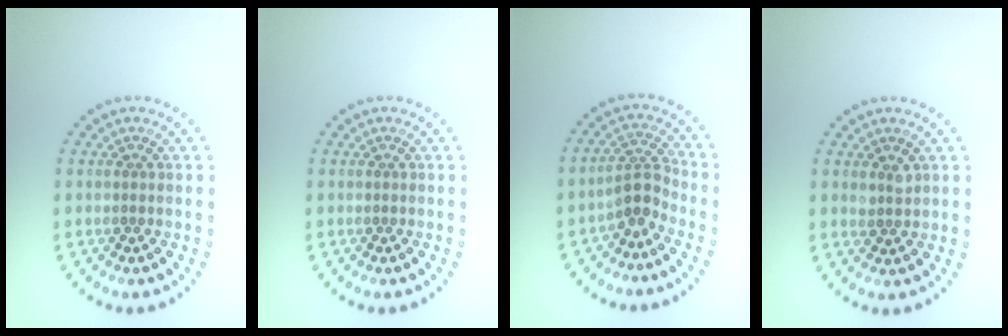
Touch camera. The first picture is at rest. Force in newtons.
{"total": 0.0}
{"total": 2.5, "press": 1.8, "slide": 1.7}
{"total": 1.1, "press": 1.0, "slide": 0.4}